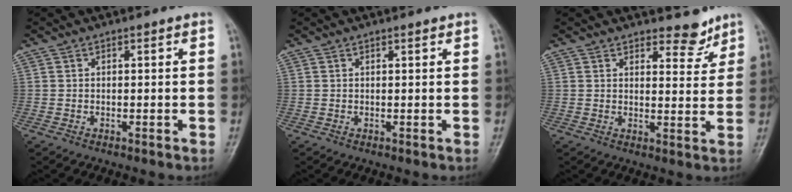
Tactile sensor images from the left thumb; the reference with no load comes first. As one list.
[{"total": 0.5, "force": [0.4, 0.1, 0.3], "torque": [-0.007, -0.003, 0.006]}, {"total": 4.9, "force": [4.1, 2.1, 1.7], "torque": [0.005, -0.031, 0.058]}]